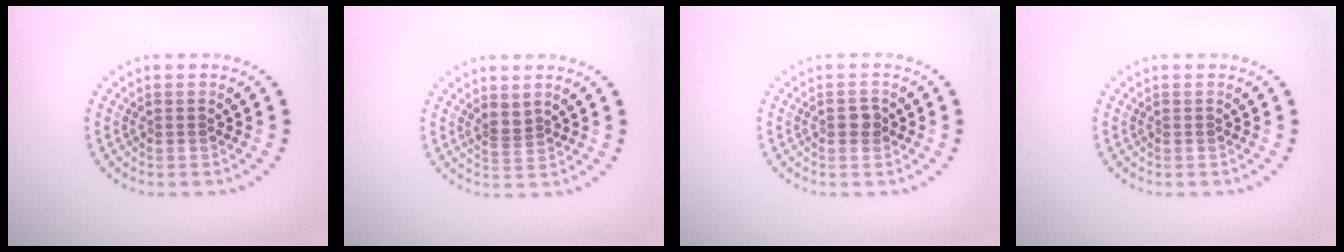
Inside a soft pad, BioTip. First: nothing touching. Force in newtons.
{"total": 1.1, "press": 0.7, "slide": 0.9}
{"total": 1.2, "press": 1.2, "slide": 0.2}
{"total": 0.0}